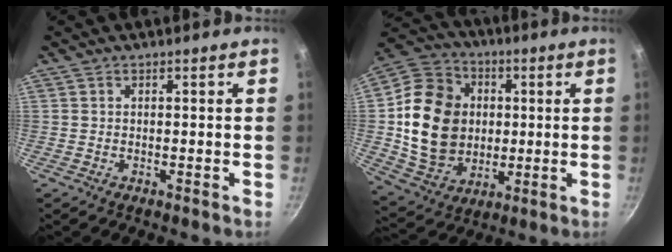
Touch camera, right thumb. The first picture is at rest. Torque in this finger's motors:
{"motor_torque": [0.87, 3.27, 0.46, -0.01, 0.41]}